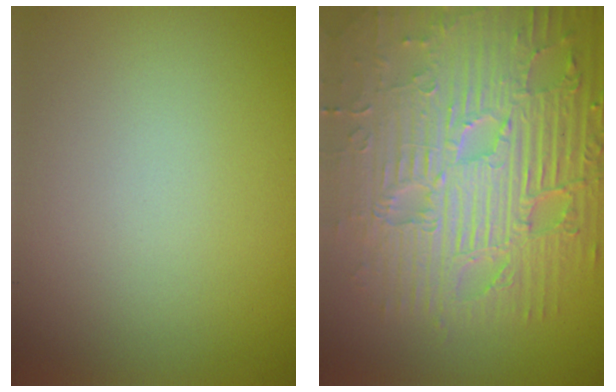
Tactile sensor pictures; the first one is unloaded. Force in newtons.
{"total": 12.0, "press": 7.8, "slide": 9.1}